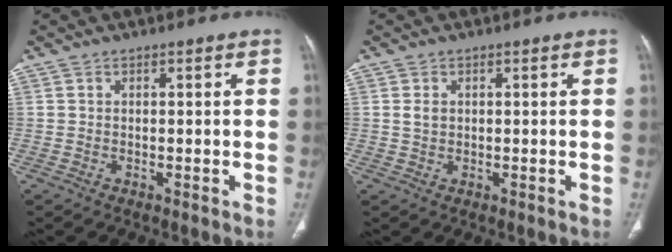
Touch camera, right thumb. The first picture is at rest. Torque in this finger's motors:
{"motor_torque": [0.25, 0.22, -0.19, -0.61, 0.04]}